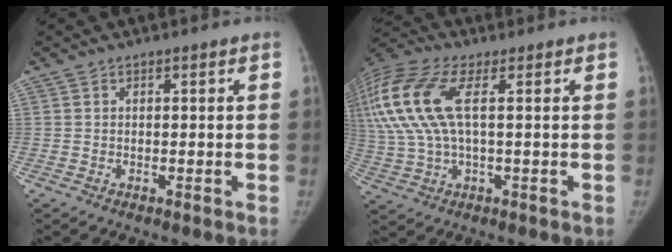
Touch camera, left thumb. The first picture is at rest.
{"total": 18.5, "force": [4.3, 8.4, 16.0], "torque": [-0.400, 0.022, 0.075]}